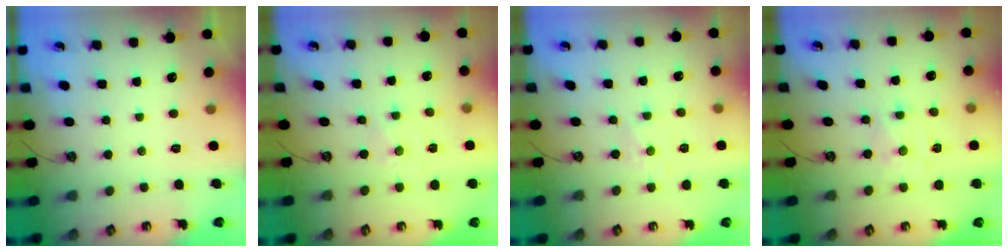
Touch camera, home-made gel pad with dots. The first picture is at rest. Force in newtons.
{"total": 0.0}
{"total": 3.1, "press": 3.0, "slide": 0.4}
{"total": 2.1, "press": 2.0, "slide": 0.4}